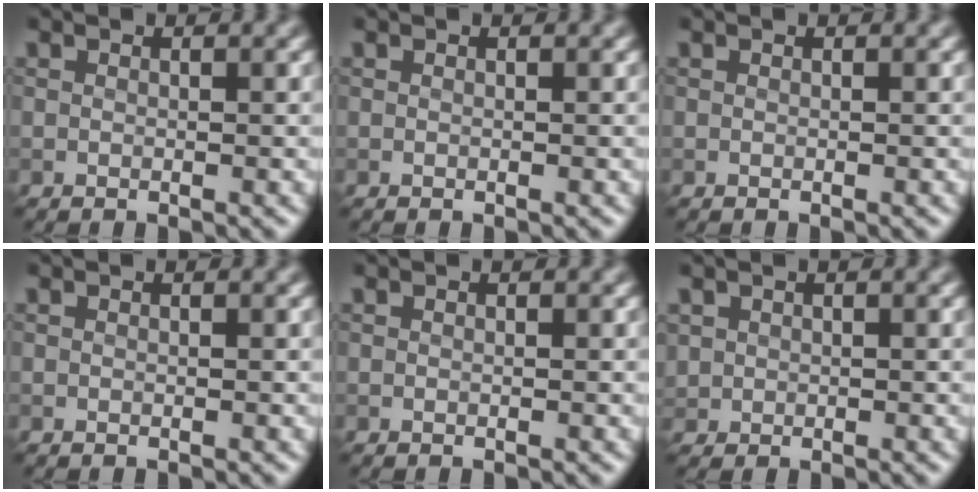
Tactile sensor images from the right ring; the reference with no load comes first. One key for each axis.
{"total": 0.0}
{"total": 0.0}
{"total": 0.0}
{"total": 0.0}
{"total": 1.0, "fx": 0.3, "fy": 1.0, "fz": 0.0, "tx": 0.003, "ty": -0.004, "tz": 0.010}